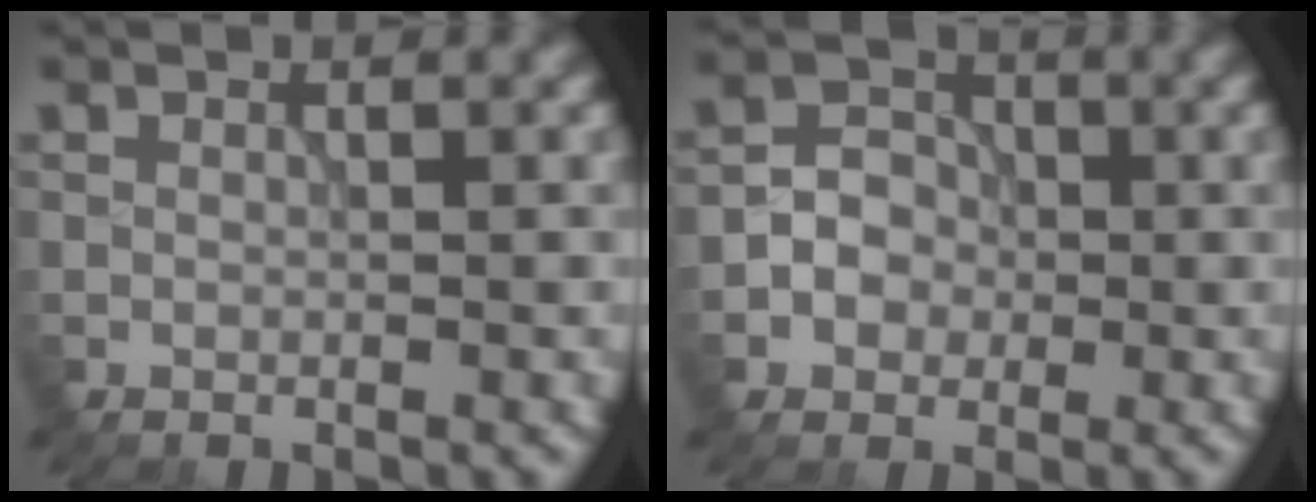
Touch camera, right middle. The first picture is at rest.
{"total": 3.0, "force": [-0.8, 2.6, 1.3], "torque": [-0.013, 0.006, -0.018]}